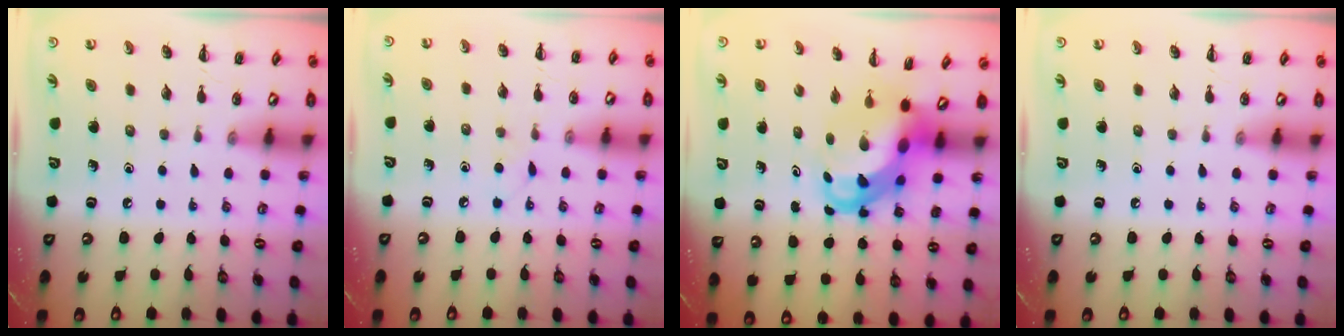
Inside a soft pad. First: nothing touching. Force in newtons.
{"total": 2.9, "press": 2.8, "slide": 1.0}
{"total": 6.4, "press": 6.1, "slide": 1.8}
{"total": 0.0}